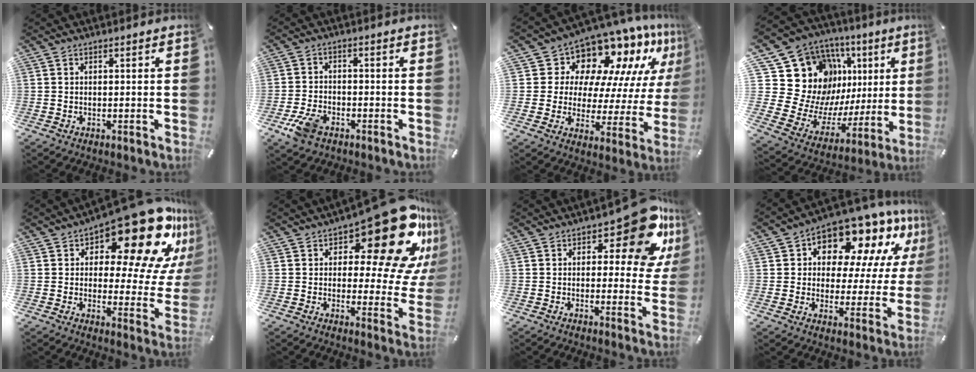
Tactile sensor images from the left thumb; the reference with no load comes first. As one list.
[{"total": 6.0, "force": [-3.5, 3.7, 3.2], "torque": [-0.074, 0.015, -0.066]}, {"total": 12.7, "force": [10.3, 6.8, 3.0], "torque": [-0.052, -0.113, 0.172]}, {"total": 20.7, "force": [9.2, 16.2, 8.9], "torque": [-0.131, -0.099, 0.206]}, {"total": 22.4, "force": [14.0, 8.9, 15.0], "torque": [-0.197, -0.109, 0.228]}, {"total": 25.5, "force": [14.2, 10.2, 18.6], "torque": [-0.227, -0.103, 0.232]}, {"total": 16.7, "force": [8.8, 7.1, 12.3], "torque": [-0.142, -0.063, 0.142]}, {"total": 13.8, "force": [9.5, 7.8, 6.3], "torque": [-0.100, -0.076, 0.164]}]